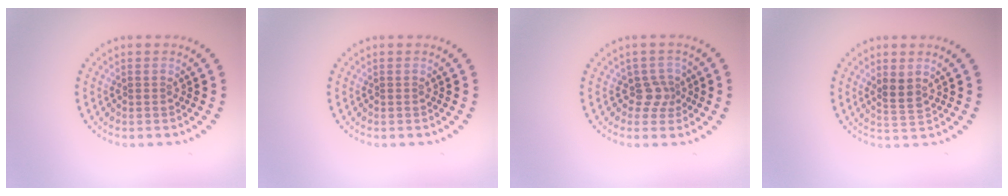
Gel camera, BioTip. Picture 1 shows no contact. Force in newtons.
{"total": 0.0}
{"total": 1.9, "press": 1.3, "slide": 1.4}
{"total": 1.9, "press": 1.6, "slide": 1.1}